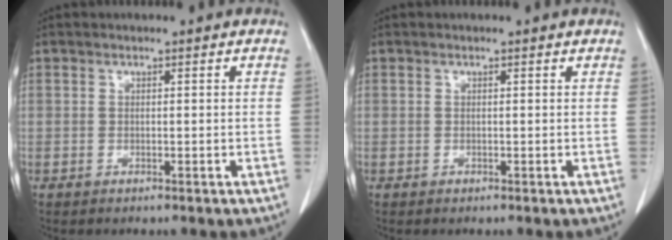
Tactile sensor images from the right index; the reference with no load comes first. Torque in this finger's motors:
{"motor_torque": [-0.39, 0.08, -0.12, -0.07]}